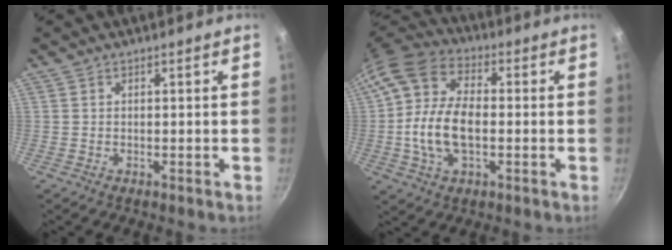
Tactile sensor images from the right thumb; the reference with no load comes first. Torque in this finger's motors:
{"motor_torque": [1.32, 2.77, 1.41, -0.57, 0.21]}